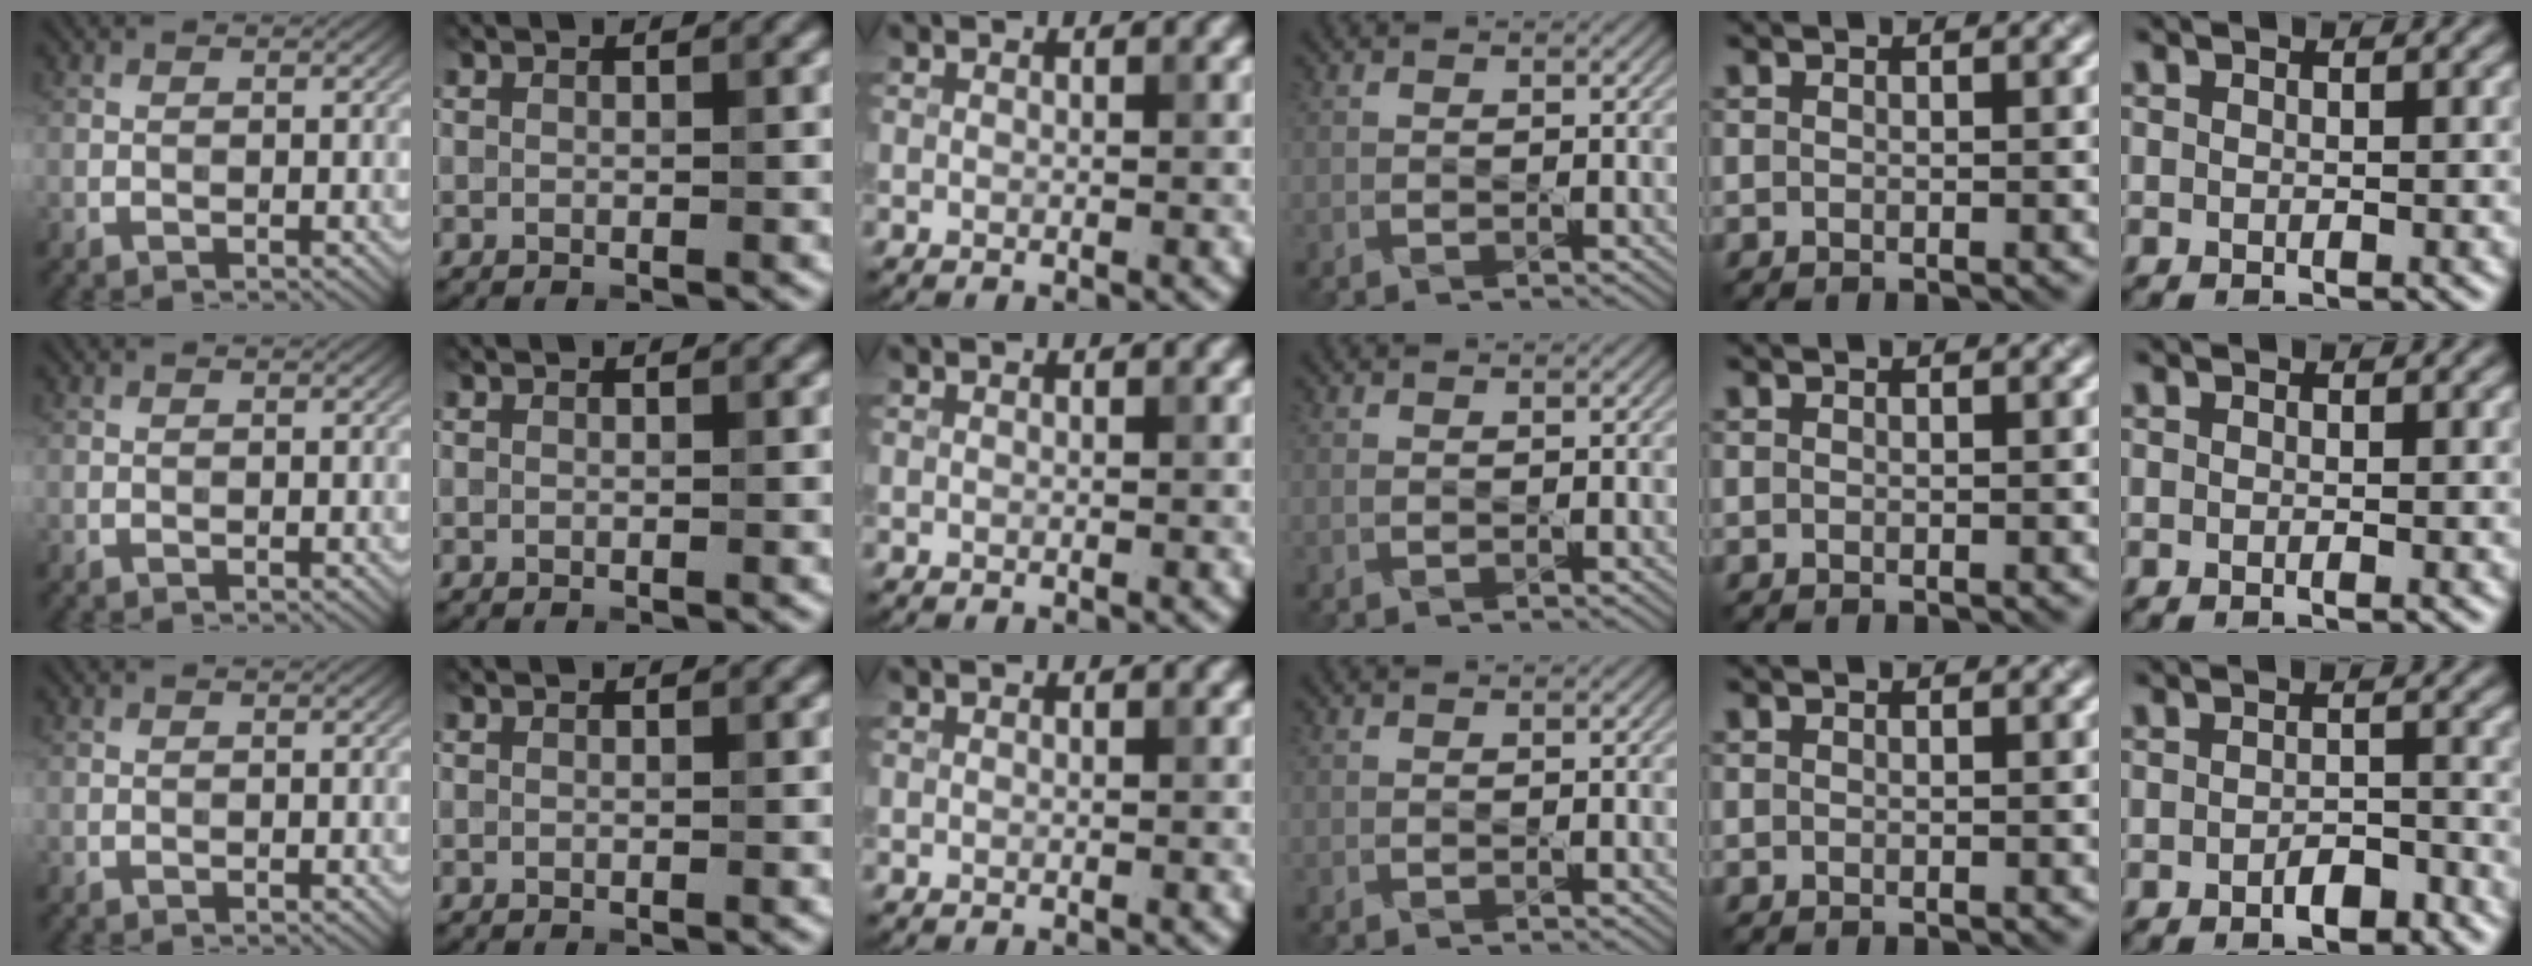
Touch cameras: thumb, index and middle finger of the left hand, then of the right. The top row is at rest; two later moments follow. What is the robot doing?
{"motion": "pour", "object": "bucket"}